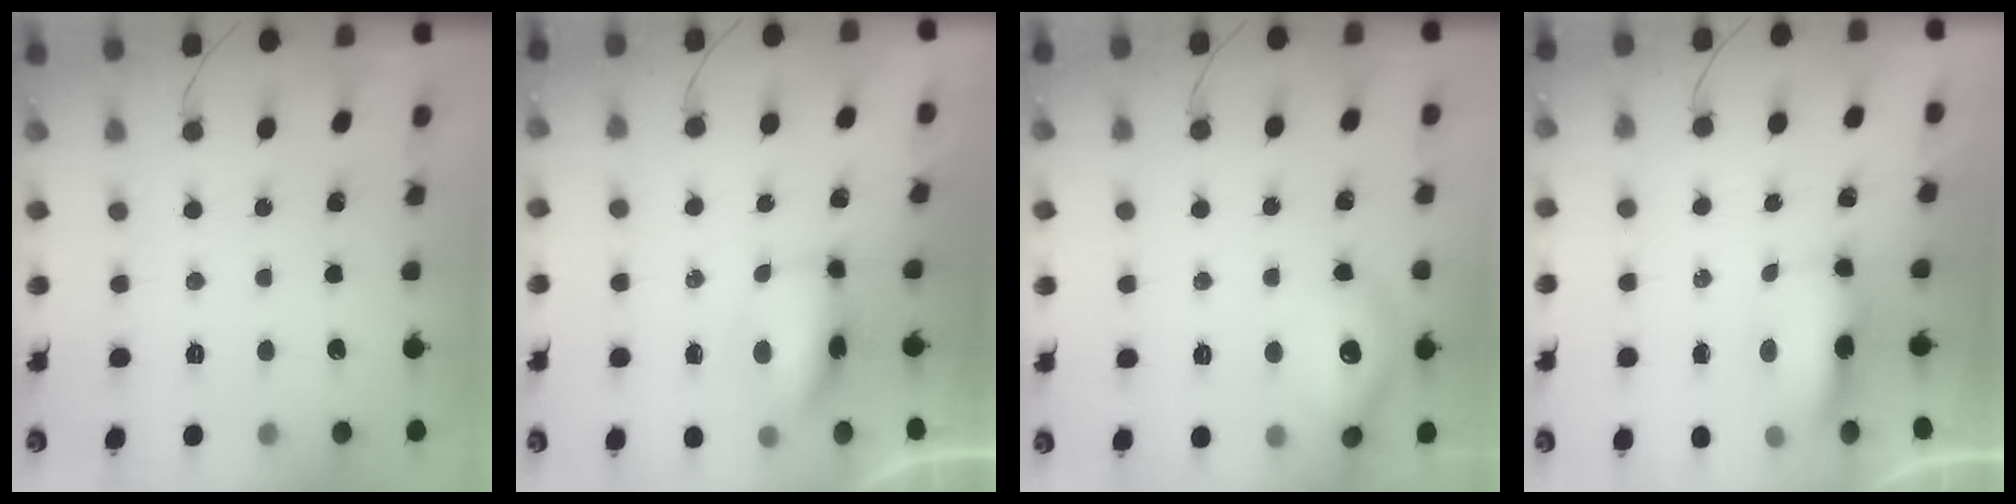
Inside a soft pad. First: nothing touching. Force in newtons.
{"total": 6.6, "press": 6.6, "slide": 0.9}
{"total": 11.7, "press": 11.5, "slide": 1.7}
{"total": 7.1, "press": 7.0, "slide": 0.8}